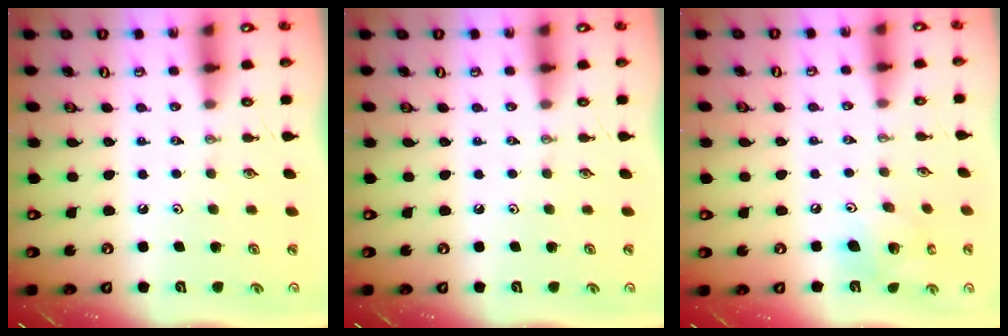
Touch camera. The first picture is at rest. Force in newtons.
{"total": 0.0}
{"total": 12.2, "press": 12.1, "slide": 2.0}